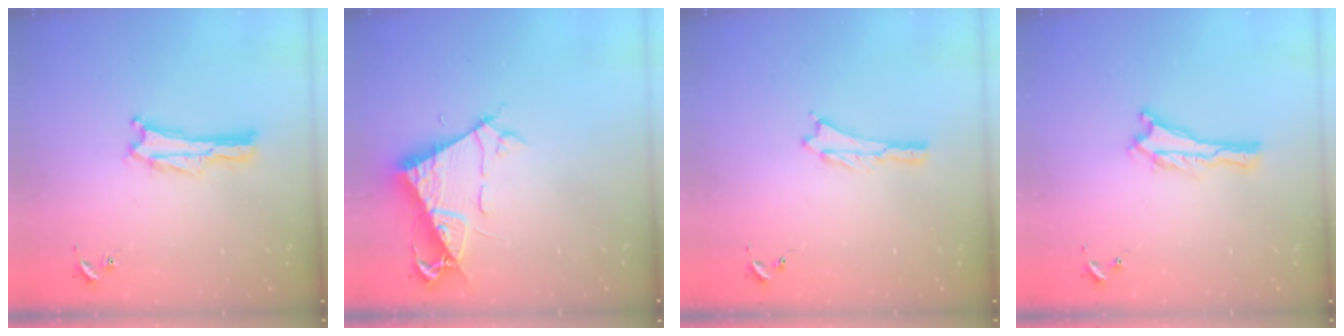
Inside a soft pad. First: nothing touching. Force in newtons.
{"total": 7.0, "press": 7.0, "slide": 0.8}
{"total": 0.5, "press": 0.5, "slide": 0.2}
{"total": 0.0}